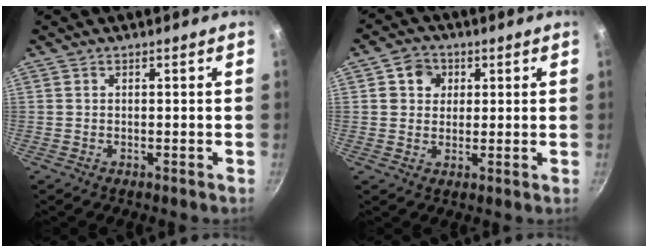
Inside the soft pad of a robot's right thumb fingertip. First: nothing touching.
{"total": 5.5, "force": [1.8, 4.9, 2.0], "torque": [-0.002, 0.002, 0.022]}